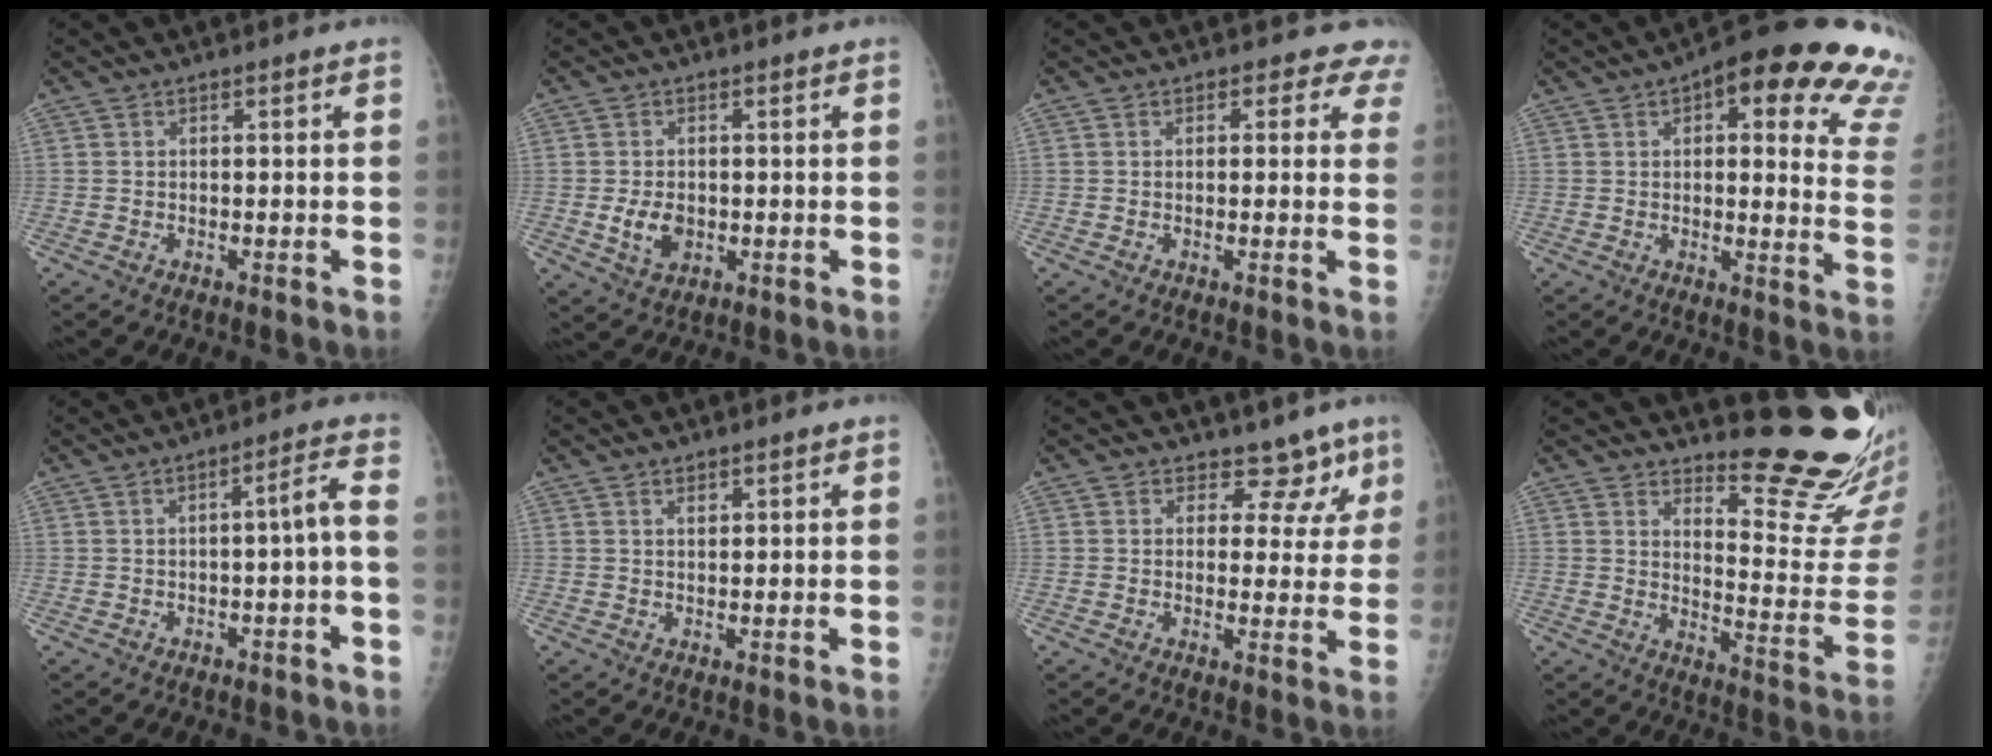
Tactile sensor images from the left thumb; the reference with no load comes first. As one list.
[{"total": 4.7, "force": [-0.5, 3.4, 3.2], "torque": [-0.044, -0.003, 0.000]}, {"total": 4.0, "force": [3.0, 2.3, 1.0], "torque": [0.025, -0.011, 0.015]}, {"total": 21.7, "force": [13.9, 7.0, 15.1], "torque": [-0.137, -0.041, 0.137]}, {"total": 3.5, "force": [-1.1, 0.3, 3.3], "torque": [-0.055, 0.032, -0.012]}, {"total": 1.4, "force": [1.0, 0.7, 0.7], "torque": [-0.004, -0.006, 0.016]}, {"total": 6.2, "force": [4.7, 3.9, 0.9], "torque": [0.026, -0.029, 0.048]}, {"total": 16.8, "force": [15.5, 2.2, 5.9], "torque": [-0.043, -0.192, 0.195]}]